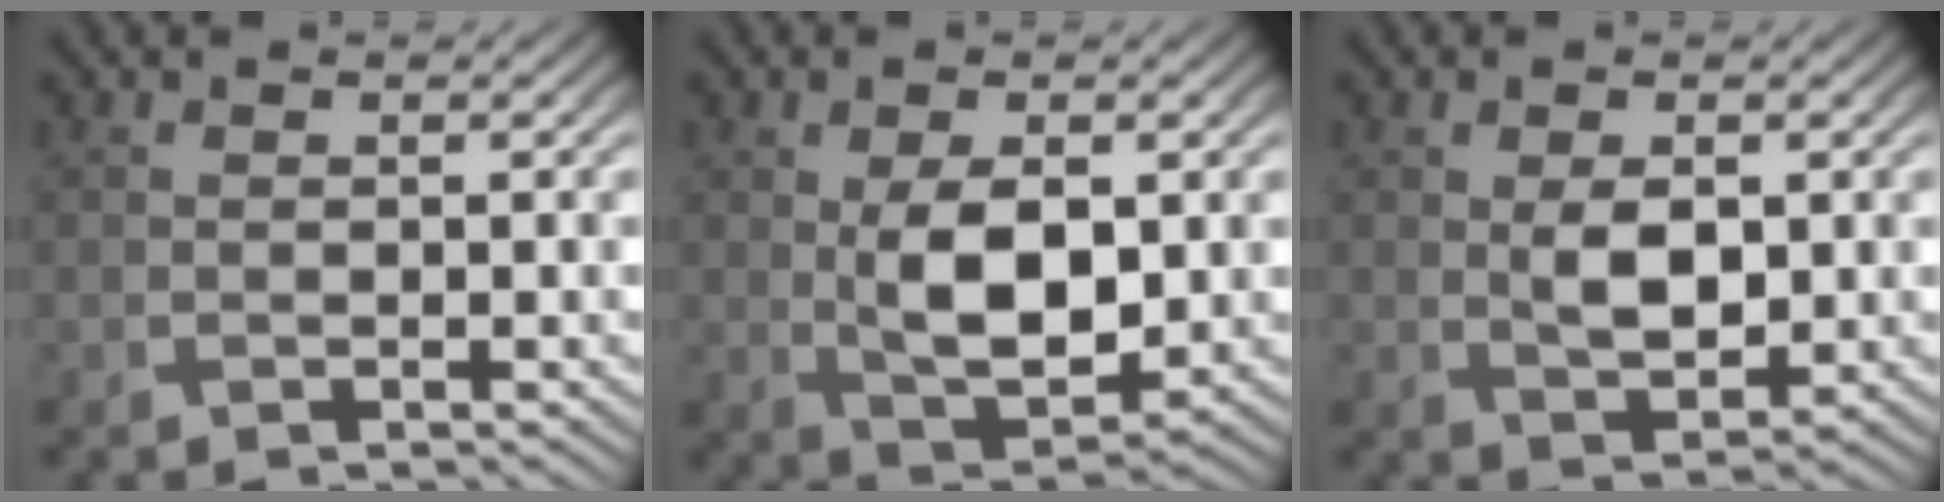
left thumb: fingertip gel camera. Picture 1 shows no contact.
{"total": 7.1, "force": [0.3, 3.7, 6.0], "torque": [-0.122, -0.009, 0.012]}
{"total": 3.7, "force": [0.4, 2.0, 3.1], "torque": [-0.064, -0.006, 0.012]}